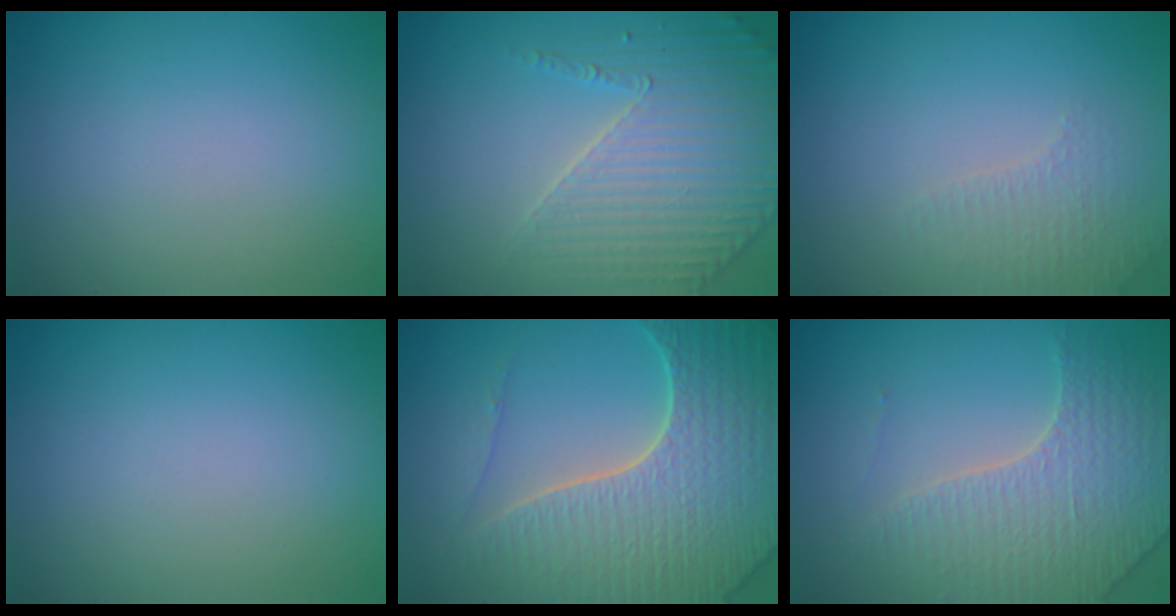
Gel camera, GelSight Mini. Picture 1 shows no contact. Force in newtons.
{"total": 3.6, "press": 3.6, "slide": 0.7}
{"total": 2.0, "press": 1.9, "slide": 0.5}
{"total": 0.0}
{"total": 7.0, "press": 6.8, "slide": 1.8}
{"total": 3.6, "press": 3.5, "slide": 0.9}